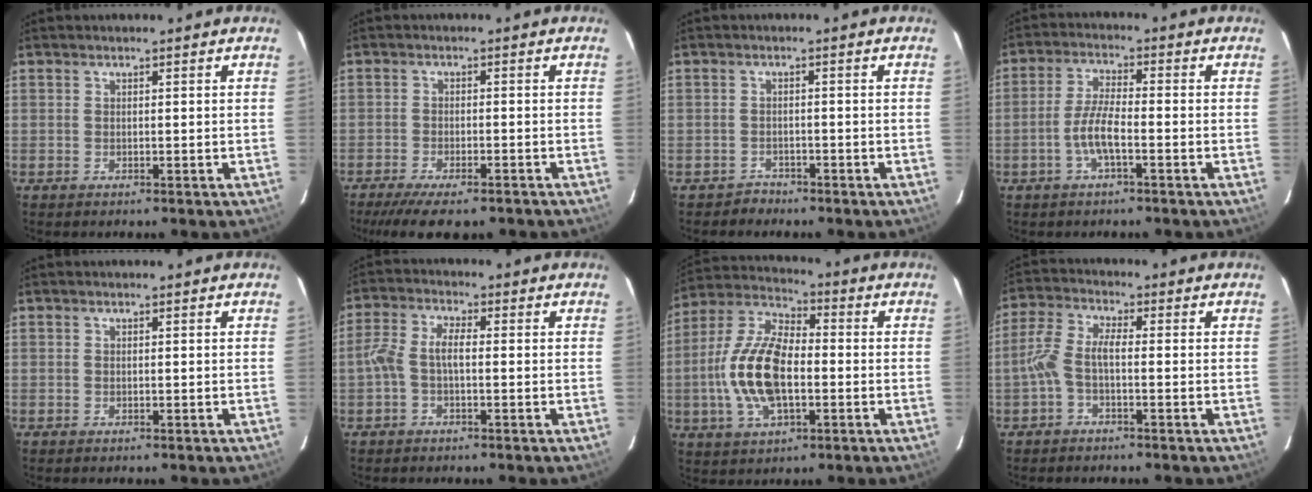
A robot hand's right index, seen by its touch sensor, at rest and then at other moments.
{"total": 10.3, "force": [-8.2, 2.6, 5.7], "torque": [-0.129, -0.030, -0.132]}
{"total": 2.2, "force": [-1.7, 1.3, -0.4], "torque": [0.005, 0.009, -0.029]}
{"total": 4.0, "force": [-1.7, 0.7, 3.5], "torque": [-0.079, 0.003, -0.034]}
{"total": 0.0}
{"total": 4.6, "force": [-0.9, 1.8, 4.2], "torque": [-0.093, 0.014, -0.021]}
{"total": 15.4, "force": [-2.4, 7.3, 13.3], "torque": [-0.282, 0.007, -0.048]}
{"total": 5.0, "force": [-1.5, 1.6, 4.5], "torque": [-0.109, 0.014, -0.034]}